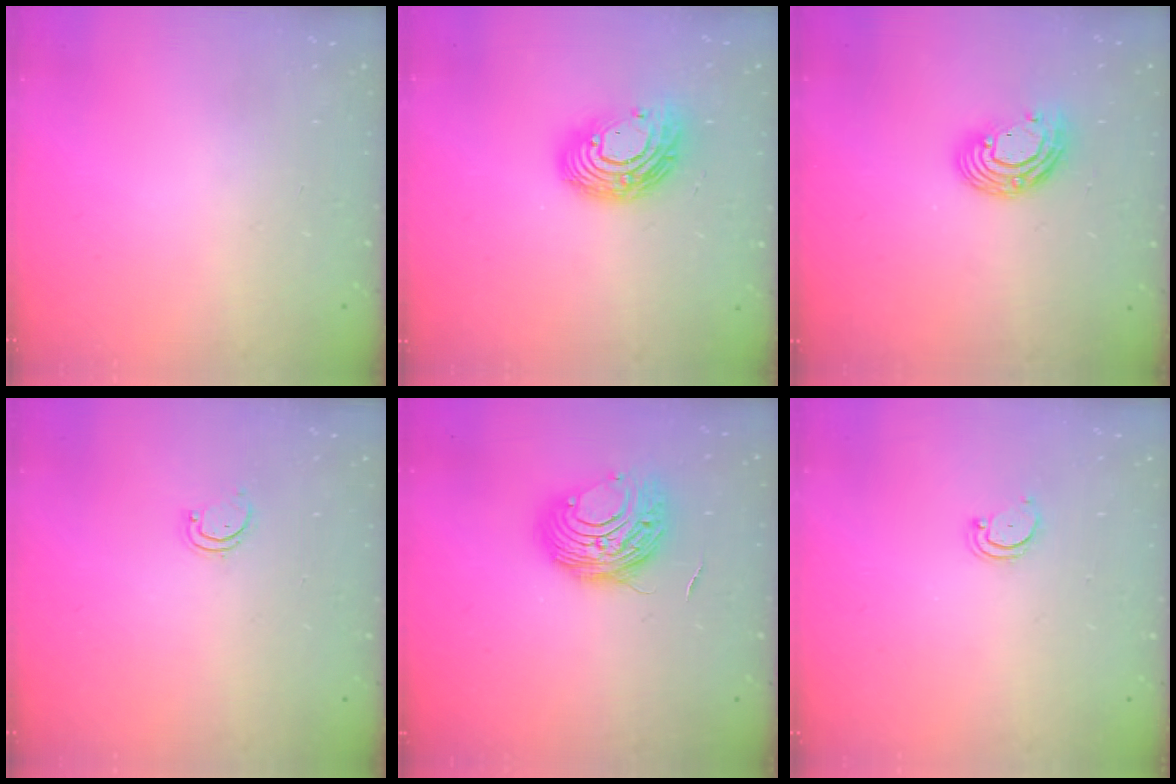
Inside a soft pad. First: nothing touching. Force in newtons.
{"total": 12.9, "press": 12.9, "slide": 0.4}
{"total": 9.8, "press": 9.8, "slide": 0.6}
{"total": 1.7, "press": 1.7, "slide": 0.3}
{"total": 10.0, "press": 10.0, "slide": 0.8}
{"total": 2.7, "press": 2.7, "slide": 0.3}